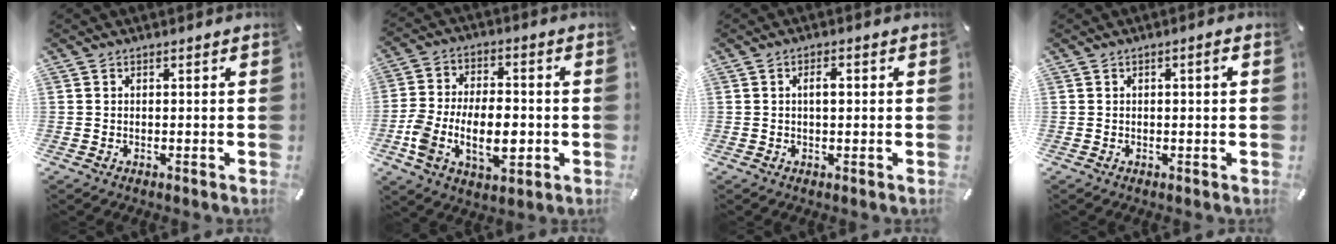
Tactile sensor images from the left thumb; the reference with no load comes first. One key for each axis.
{"total": 14.0, "fx": -3.6, "fy": 9.0, "fz": 10.2, "tx": -0.211, "ty": 0.008, "tz": -0.062}
{"total": 2.9, "fx": 0.4, "fy": 1.3, "fz": 2.6, "tx": -0.044, "ty": 0.004, "tz": 0.002}
{"total": 1.5, "fx": 0.2, "fy": 0.2, "fz": 1.5, "tx": -0.027, "ty": 0.001, "tz": 0.002}